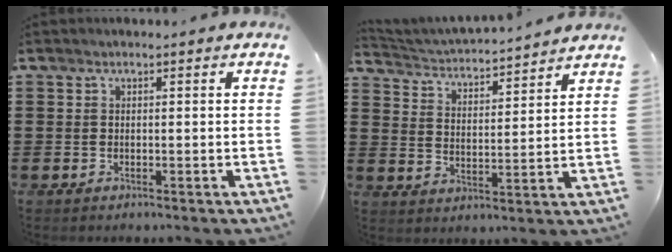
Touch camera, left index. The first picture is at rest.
{"total": 3.2, "force": [3.2, -0.2, 0.2], "torque": [-0.024, -0.031, 0.048]}